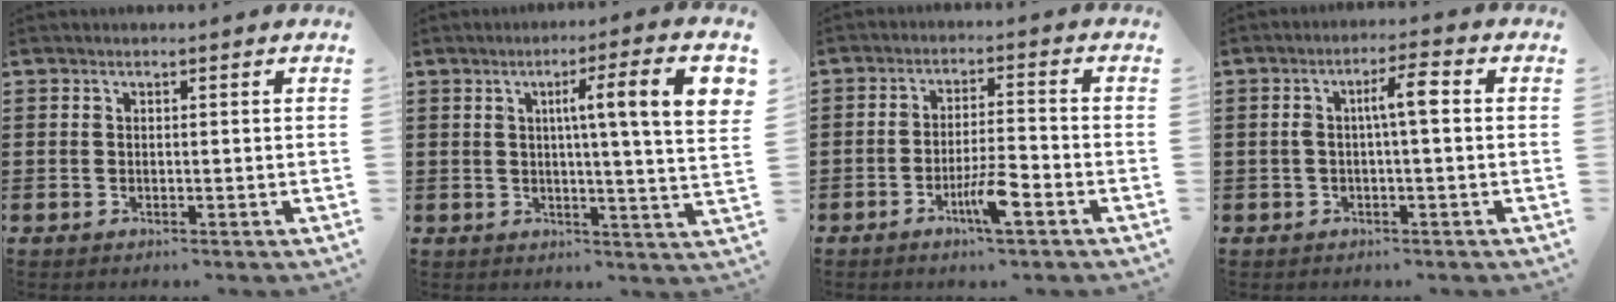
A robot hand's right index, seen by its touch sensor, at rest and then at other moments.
{"total": 10.1, "force": [3.0, 0.0, 9.6], "torque": [-0.160, -0.007, 0.040]}
{"total": 5.8, "force": [-3.1, 0.9, 4.8], "torque": [-0.098, -0.004, -0.058]}
{"total": 4.4, "force": [0.2, 0.7, 4.3], "torque": [-0.082, 0.009, -0.002]}